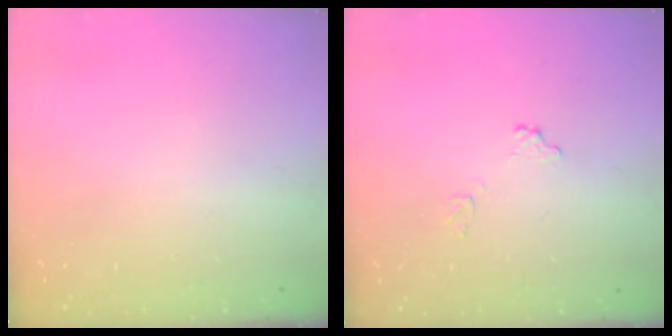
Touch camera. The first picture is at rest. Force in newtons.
{"total": 6.4, "press": 6.4, "slide": 0.3}